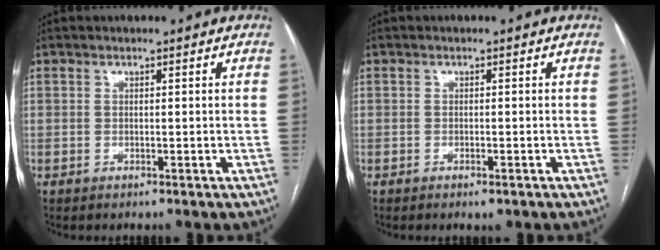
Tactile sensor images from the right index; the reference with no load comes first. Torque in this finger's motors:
{"motor_torque": [0.42, -0.13, 0.14, 0.03]}